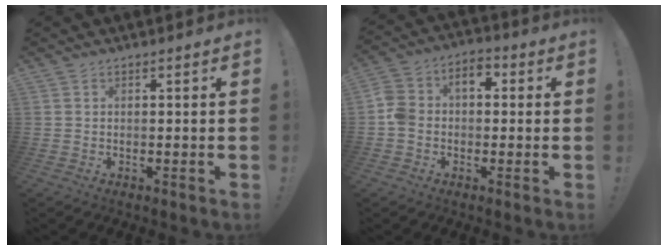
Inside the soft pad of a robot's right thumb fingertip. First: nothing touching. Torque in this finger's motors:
{"motor_torque": [1.12, 1.24, 0.80, -0.20, 0.02]}